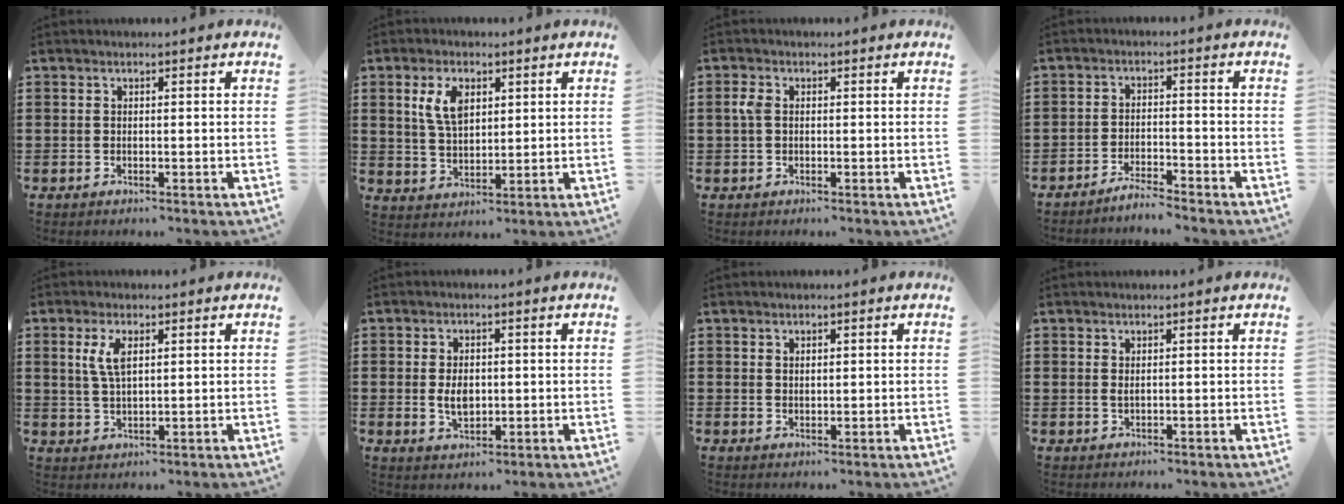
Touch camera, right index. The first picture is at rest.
{"total": 6.0, "force": [2.3, 3.3, 4.5], "torque": [-0.100, 0.013, 0.039]}
{"total": 2.3, "force": [0.2, 1.4, 1.8], "torque": [-0.046, 0.005, -0.001]}
{"total": 2.8, "force": [-2.8, -0.1, 0.3], "torque": [-0.010, 0.003, -0.058]}
{"total": 4.6, "force": [1.6, 1.8, 3.9], "torque": [-0.084, 0.007, 0.026]}
{"total": 3.9, "force": [0.0, 2.4, 3.1], "torque": [-0.062, 0.001, -0.005]}
{"total": 1.0, "force": [0.7, 0.6, 0.4], "torque": [-0.008, 0.002, 0.013]}
{"total": 0.7, "force": [0.4, 0.2, 0.5], "torque": [-0.012, 0.001, 0.008]}